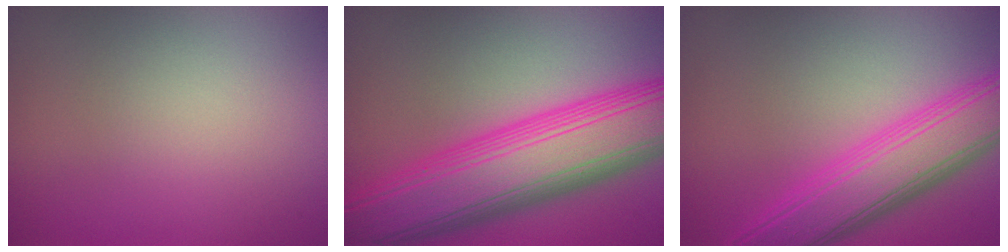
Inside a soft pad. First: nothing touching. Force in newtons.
{"total": 12.2, "press": 12.2, "slide": 0.3}
{"total": 7.3, "press": 7.3, "slide": 0.2}